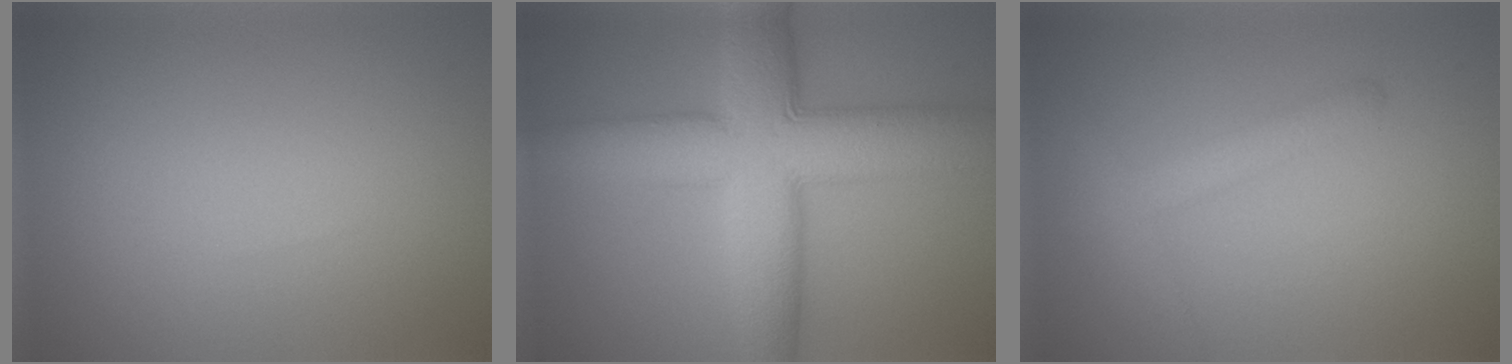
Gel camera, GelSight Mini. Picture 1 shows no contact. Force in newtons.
{"total": 11.0, "press": 11.0, "slide": 0.3}
{"total": 2.4, "press": 2.4, "slide": 0.1}